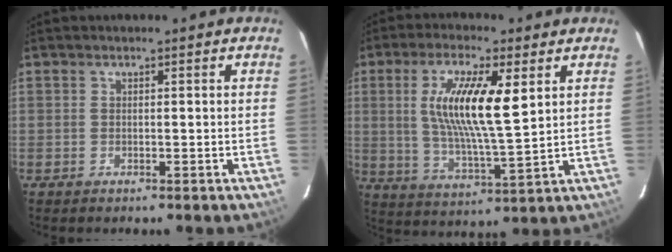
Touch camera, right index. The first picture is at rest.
{"total": 13.5, "force": [3.7, 2.7, 12.7], "torque": [-0.240, -0.003, 0.070]}